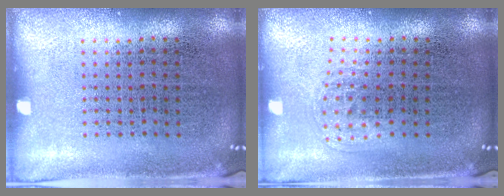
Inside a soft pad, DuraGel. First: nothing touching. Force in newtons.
{"total": 1.0, "press": 0.7, "slide": 0.7}